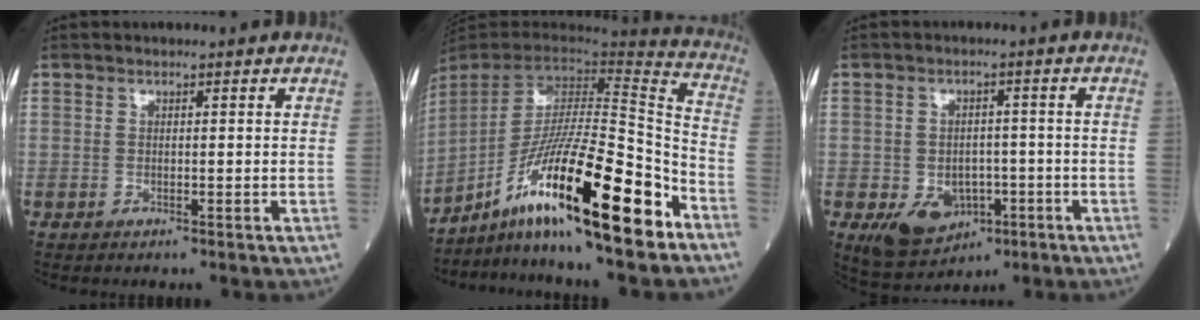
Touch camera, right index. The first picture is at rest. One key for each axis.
{"total": 22.5, "fx": -13.7, "fy": 1.5, "fz": 17.8, "tx": -0.302, "ty": -0.014, "tz": -0.242}
{"total": 8.0, "fx": -3.3, "fy": 5.6, "fz": 4.6, "tx": -0.072, "ty": 0.001, "tz": -0.041}